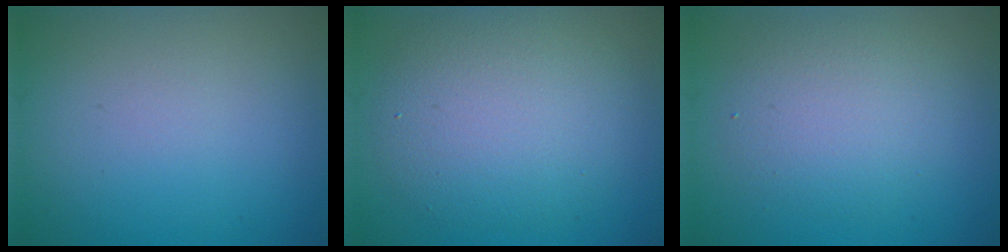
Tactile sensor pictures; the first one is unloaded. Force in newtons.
{"total": 6.2, "press": 6.2, "slide": 0.3}
{"total": 3.7, "press": 3.7, "slide": 0.3}